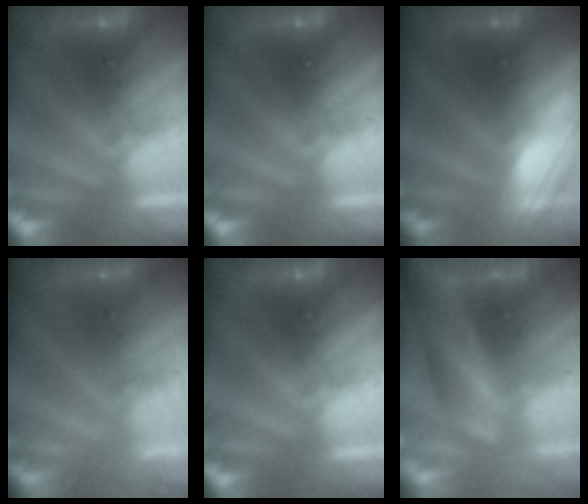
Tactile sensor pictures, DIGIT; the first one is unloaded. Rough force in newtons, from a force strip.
{"total": 0.0}
{"total": 2.9}
{"total": 2.3}
{"total": 0.0}
{"total": 4.0}